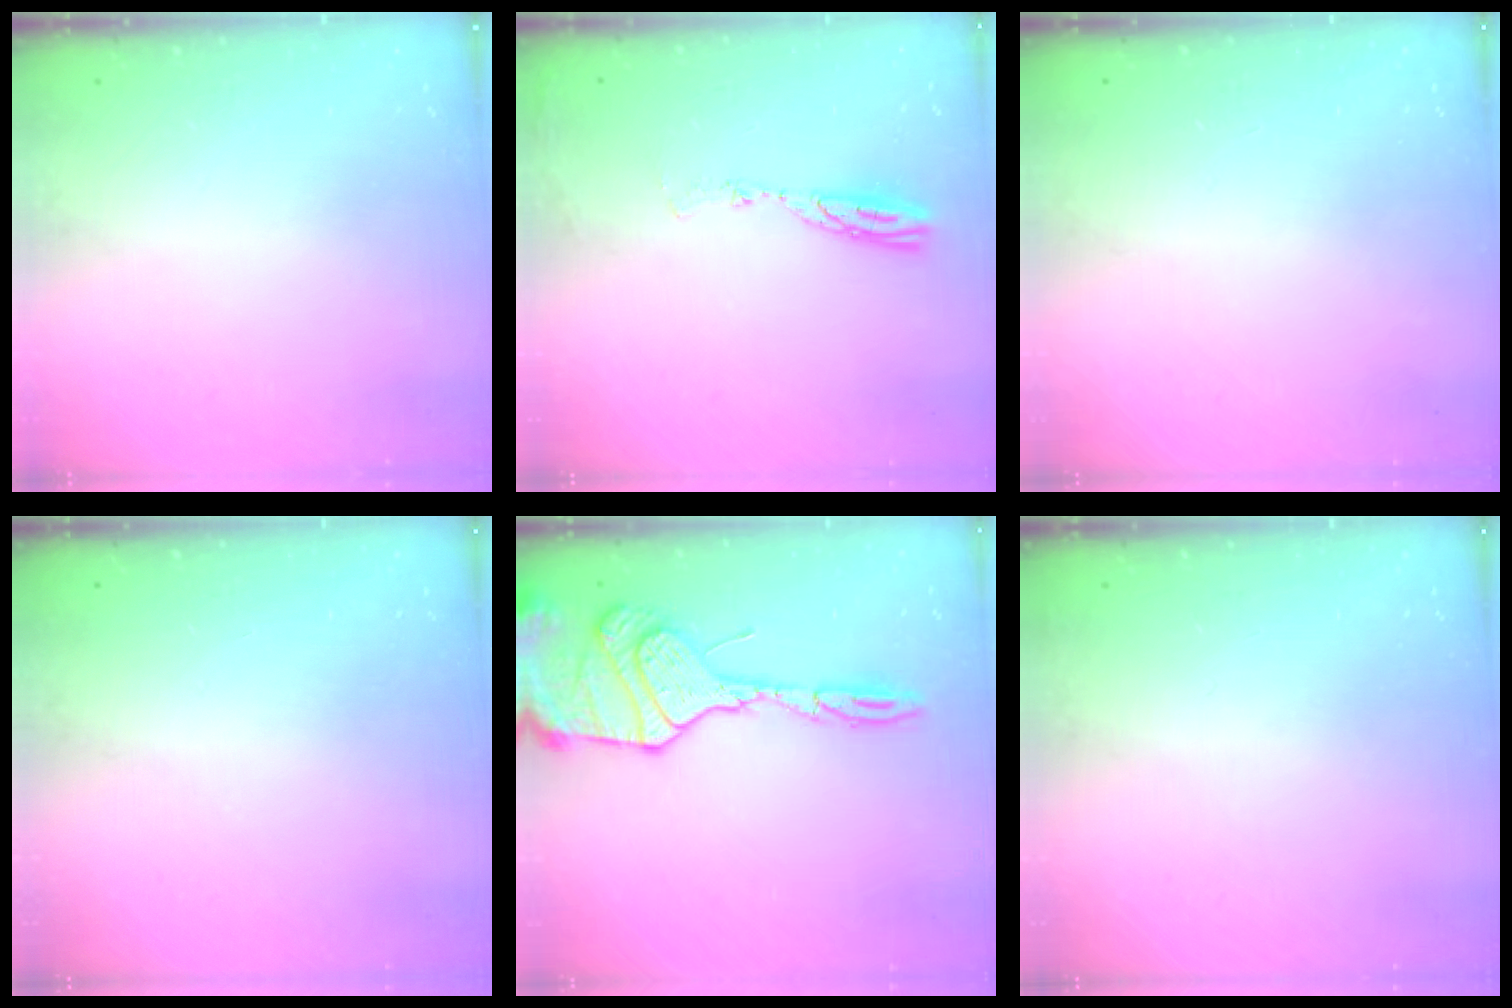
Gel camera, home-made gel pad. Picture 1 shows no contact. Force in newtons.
{"total": 5.9, "press": 5.8, "slide": 0.7}
{"total": 0.0}
{"total": 0.0}
{"total": 18.6, "press": 18.4, "slide": 3.1}
{"total": 2.8, "press": 2.2, "slide": 1.7}